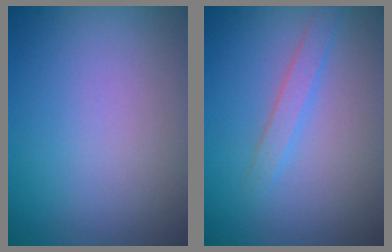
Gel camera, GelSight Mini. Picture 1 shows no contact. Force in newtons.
{"total": 1.7, "press": 1.7, "slide": 0.1}